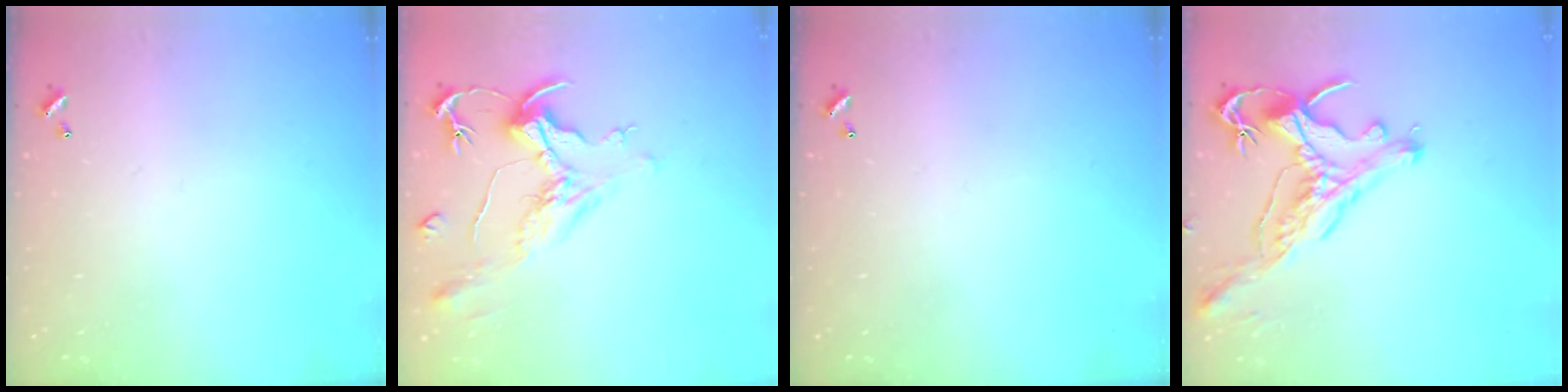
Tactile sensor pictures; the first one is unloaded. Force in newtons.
{"total": 2.1, "press": 1.7, "slide": 1.3}
{"total": 0.0}
{"total": 1.2, "press": 0.9, "slide": 0.9}